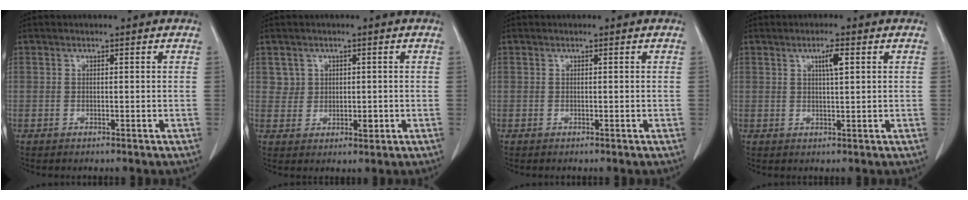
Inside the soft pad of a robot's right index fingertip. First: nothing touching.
{"total": 3.1, "force": [0.9, 2.9, 0.6], "torque": [-0.002, -0.003, 0.022]}
{"total": 0.0}
{"total": 2.8, "force": [1.1, 0.2, 2.6], "torque": [-0.043, -0.001, 0.018]}